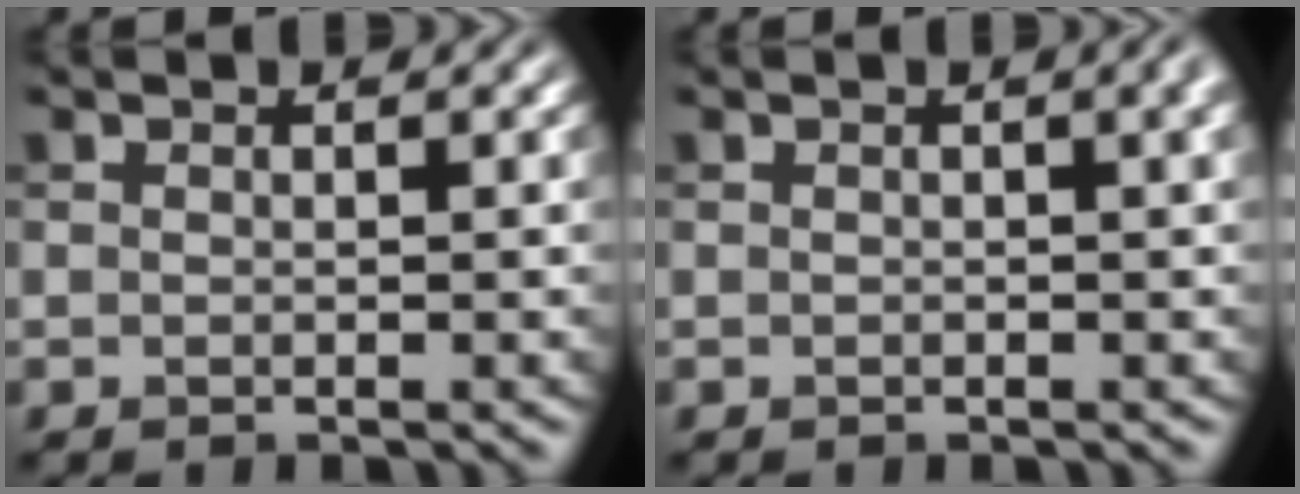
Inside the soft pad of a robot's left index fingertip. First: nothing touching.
{"total": 2.5, "force": [0.8, 0.9, 2.2], "torque": [-0.018, 0.007, 0.006]}